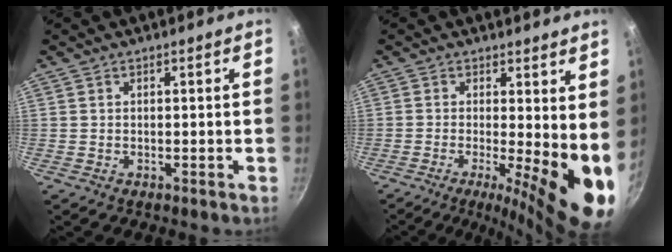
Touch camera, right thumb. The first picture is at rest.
{"total": 11.7, "force": [-0.8, 3.1, 11.2], "torque": [-0.143, -0.017, -0.012]}